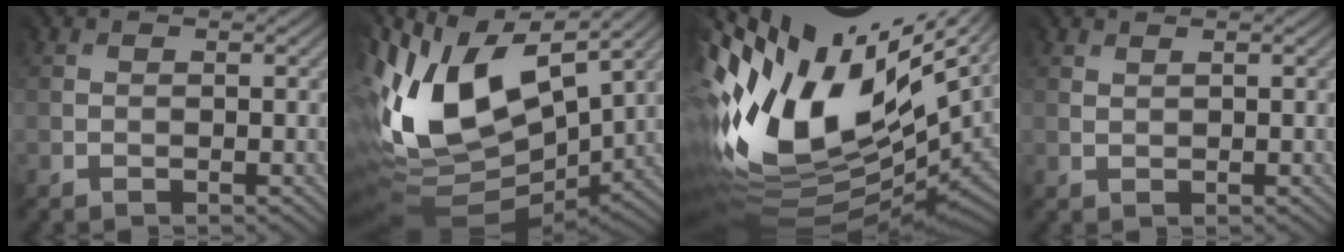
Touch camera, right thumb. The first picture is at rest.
{"total": 15.4, "force": [4.6, 9.0, 11.6], "torque": [-0.263, 0.019, 0.080]}
{"total": 16.0, "force": [5.2, 7.9, 13.0], "torque": [-0.261, -0.012, 0.115]}
{"total": 1.4, "force": [1.3, 0.1, -0.4], "torque": [0.011, 0.004, 0.027]}